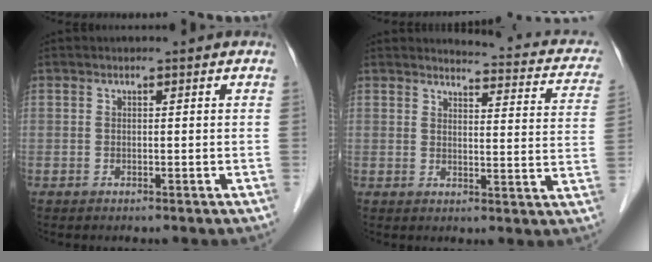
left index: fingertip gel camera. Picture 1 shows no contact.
{"total": 12.2, "force": [11.0, 2.9, 4.3], "torque": [-0.030, -0.024, 0.095]}